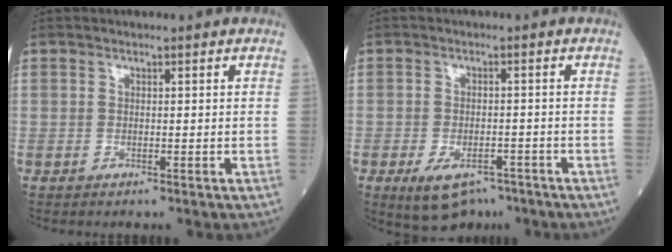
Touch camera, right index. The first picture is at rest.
{"total": 6.9, "force": [-4.4, 3.4, 4.1], "torque": [-0.067, -0.003, -0.063]}